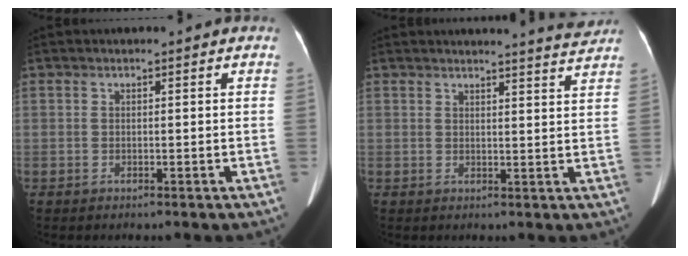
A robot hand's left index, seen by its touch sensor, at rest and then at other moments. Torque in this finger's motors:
{"motor_torque": [0.44, -0.77, 0.03, 0.04]}